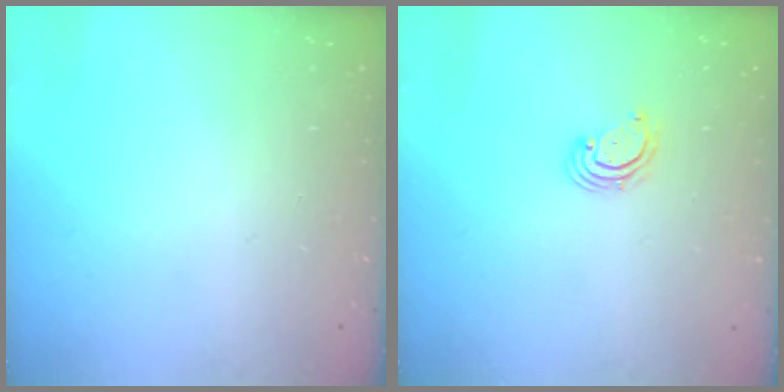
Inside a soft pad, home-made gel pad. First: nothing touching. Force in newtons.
{"total": 2.7, "press": 2.6, "slide": 0.6}